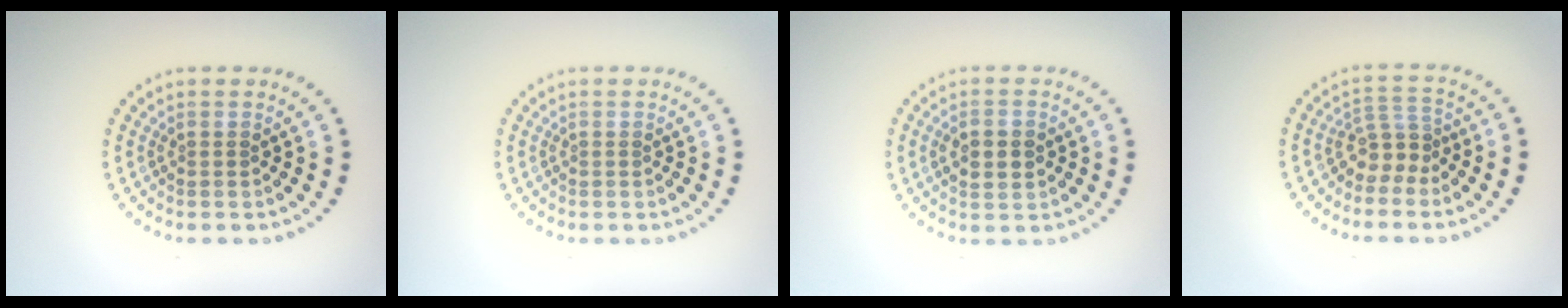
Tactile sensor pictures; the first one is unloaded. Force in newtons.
{"total": 0.0}
{"total": 3.2, "press": 3.2, "slide": 0.3}
{"total": 2.8, "press": 1.9, "slide": 2.0}